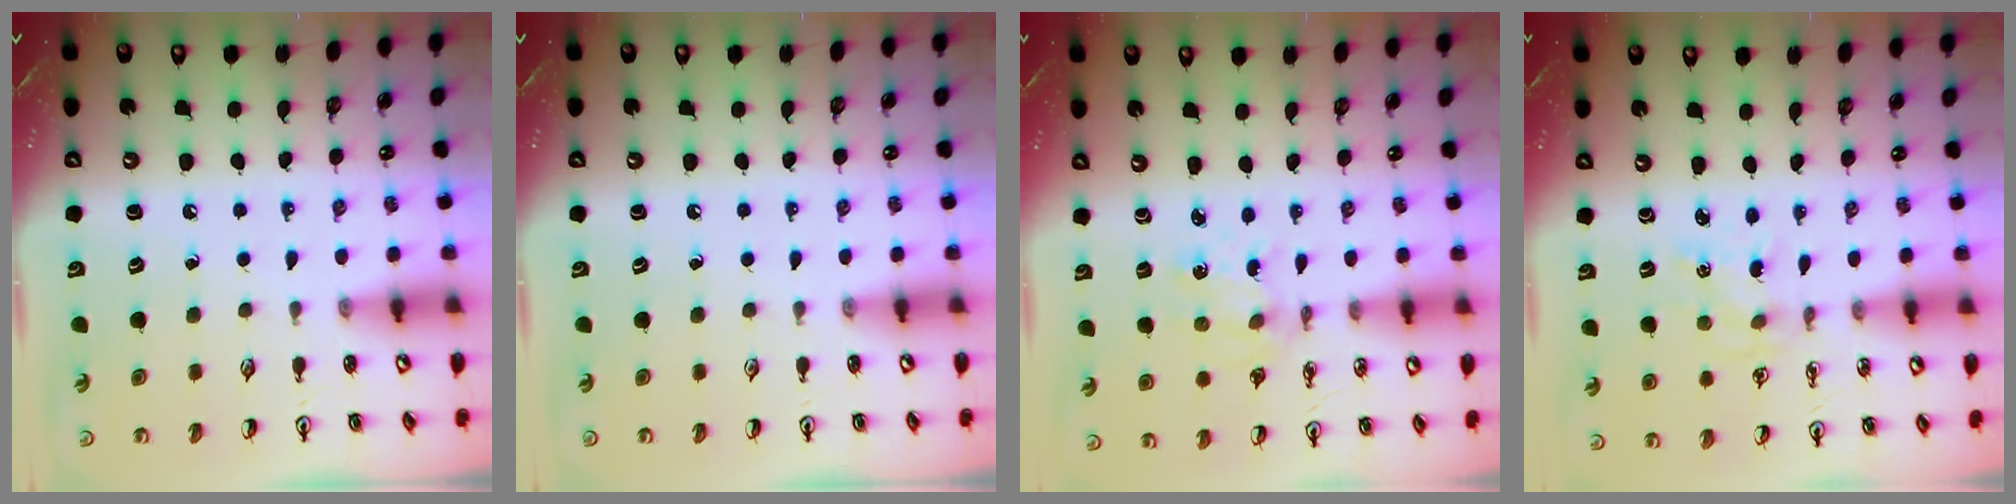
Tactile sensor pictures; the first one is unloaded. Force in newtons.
{"total": 0.0}
{"total": 1.4, "press": 1.4, "slide": 0.2}
{"total": 0.6, "press": 0.6, "slide": 0.1}